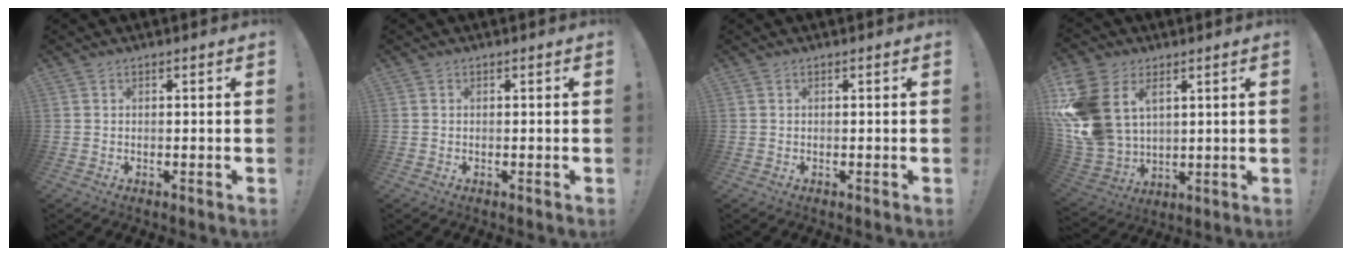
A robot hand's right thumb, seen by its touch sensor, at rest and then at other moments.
{"total": 0.0}
{"total": 0.0}
{"total": 17.2, "force": [5.6, 12.6, 10.2], "torque": [-0.219, -0.024, 0.107]}